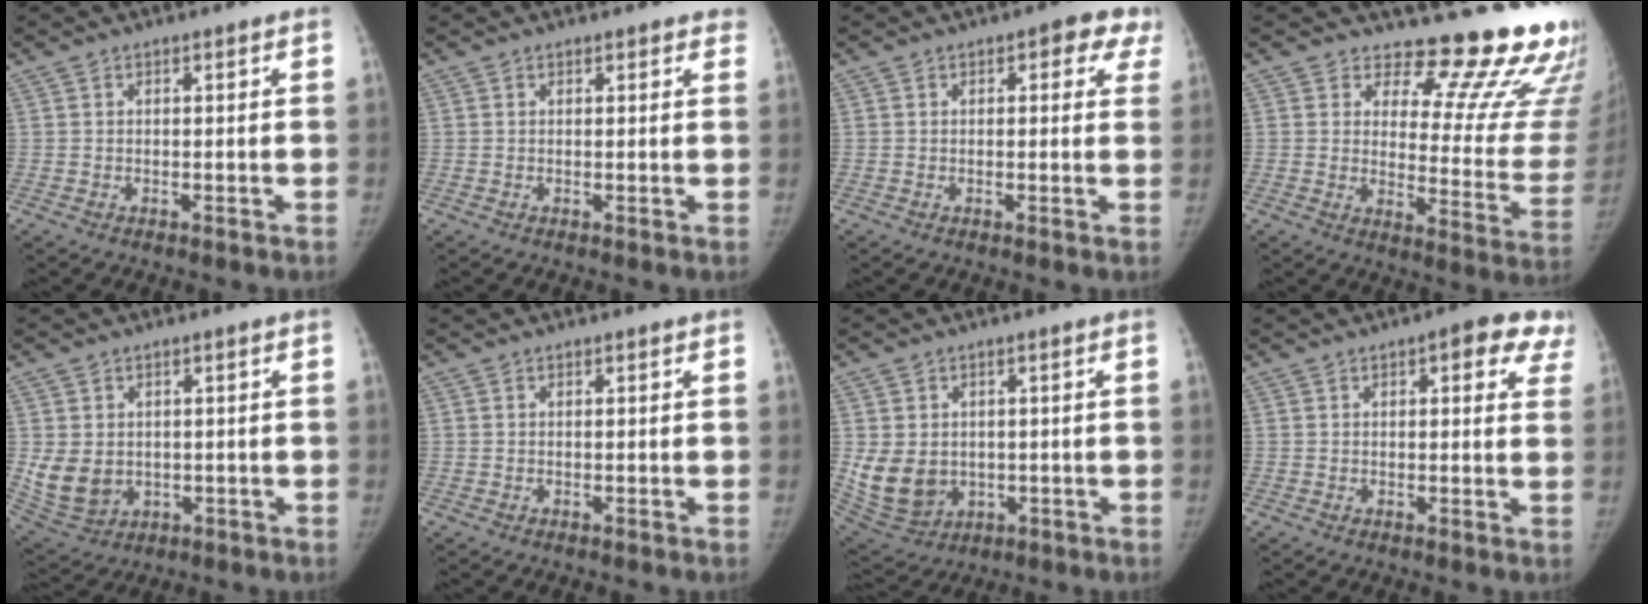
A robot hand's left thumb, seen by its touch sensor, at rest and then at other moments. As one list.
[{"total": 2.2, "force": [1.7, 0.9, 1.0], "torque": [0.008, 0.001, 0.015]}, {"total": 5.7, "force": [2.7, 2.9, 4.1], "torque": [-0.008, -0.001, 0.019]}, {"total": 20.1, "force": [17.3, 6.6, 7.9], "torque": [-0.043, -0.165, 0.200]}, {"total": 7.8, "force": [0.2, 6.4, 4.4], "torque": [-0.072, -0.011, 0.027]}, {"total": 0.0}, {"total": 9.8, "force": [-0.2, 8.1, 5.5], "torque": [-0.087, -0.008, 0.024]}, {"total": 9.2, "force": [4.8, 3.7, 7.0], "torque": [-0.041, -0.008, 0.046]}]